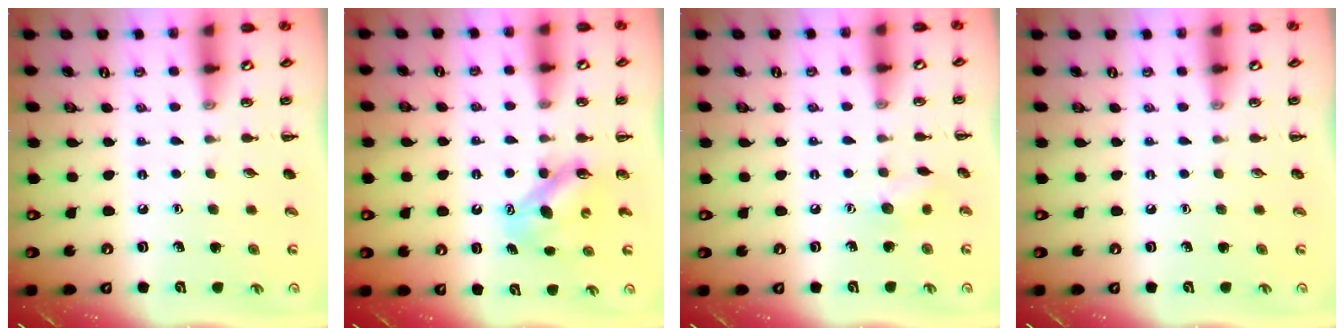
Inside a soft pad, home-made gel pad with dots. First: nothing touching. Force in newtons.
{"total": 6.6, "press": 6.6, "slide": 0.6}
{"total": 6.2, "press": 6.1, "slide": 1.3}
{"total": 0.0}